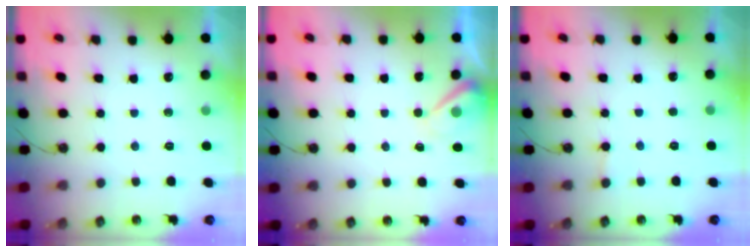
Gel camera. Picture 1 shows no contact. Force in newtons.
{"total": 5.7, "press": 5.6, "slide": 1.1}
{"total": 1.4, "press": 1.4, "slide": 0.1}